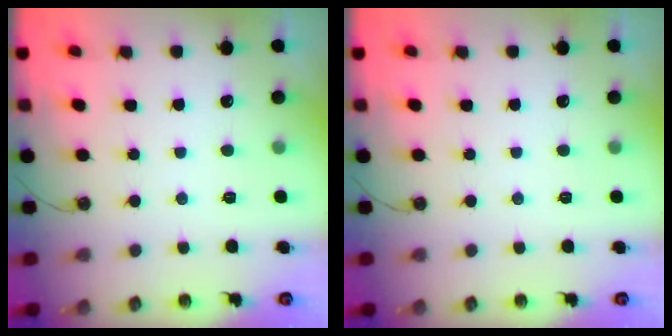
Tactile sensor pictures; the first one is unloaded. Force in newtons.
{"total": 0.0}